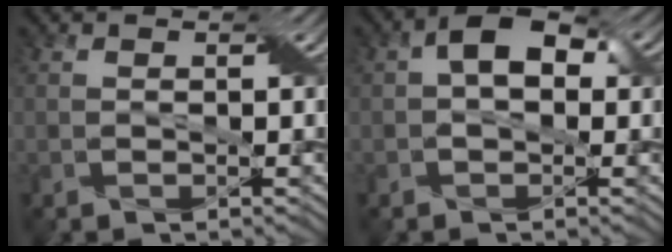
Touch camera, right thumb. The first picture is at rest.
{"total": 4.9, "force": [0.7, 3.1, 3.8], "torque": [-0.061, 0.008, 0.003]}